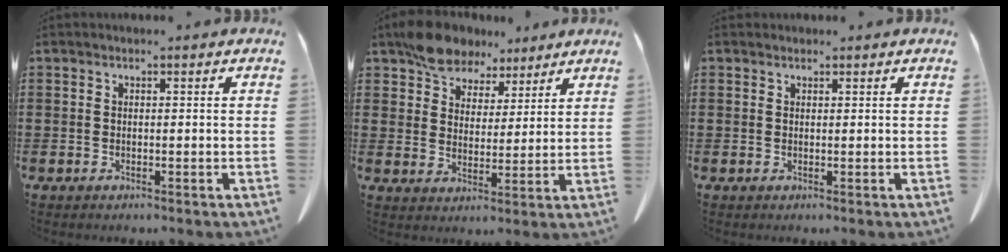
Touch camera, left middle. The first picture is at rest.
{"total": 7.2, "force": [6.1, 3.6, 1.5], "torque": [-0.059, -0.004, 0.118]}
{"total": 0.7, "force": [0.7, 0.3, 0.1], "torque": [-0.003, 0.001, 0.014]}